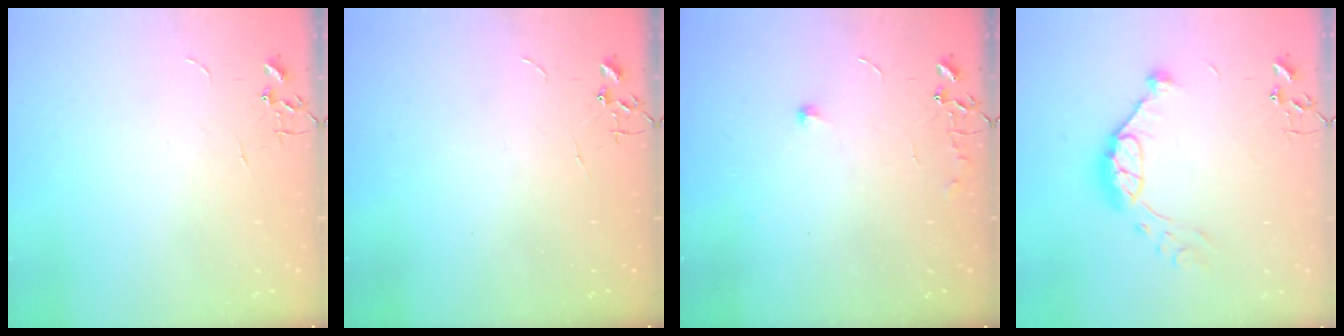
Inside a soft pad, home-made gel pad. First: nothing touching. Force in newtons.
{"total": 0.0}
{"total": 6.1, "press": 6.1, "slide": 0.9}
{"total": 12.9, "press": 12.8, "slide": 0.9}